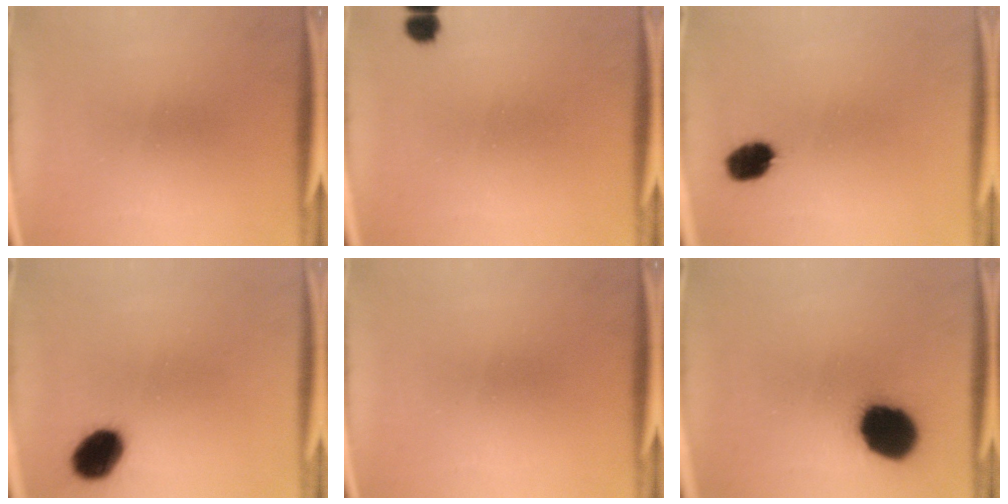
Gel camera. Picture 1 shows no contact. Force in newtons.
{"total": 2.3}
{"total": 5.5}
{"total": 8.8}
{"total": 0.0}
{"total": 15.0}